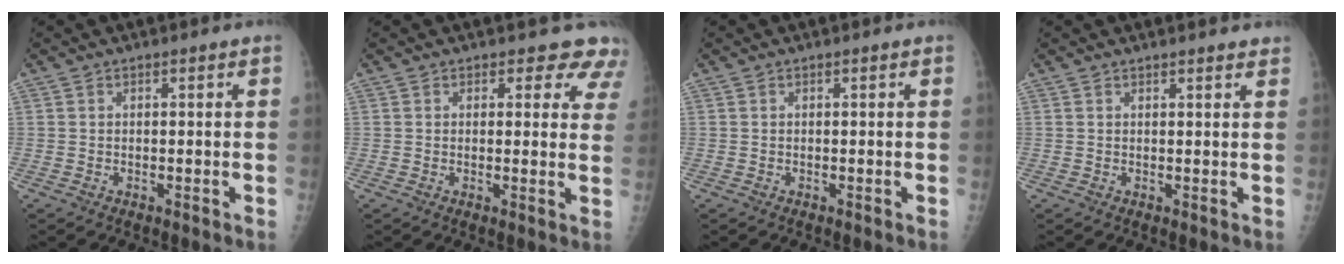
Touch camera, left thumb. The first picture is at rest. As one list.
[{"total": 6.2, "force": [5.3, 3.1, 0.9], "torque": [0.039, -0.024, 0.035]}, {"total": 0.0}, {"total": 2.8, "force": [2.6, 0.5, 1.0], "torque": [-0.002, -0.006, 0.026]}]